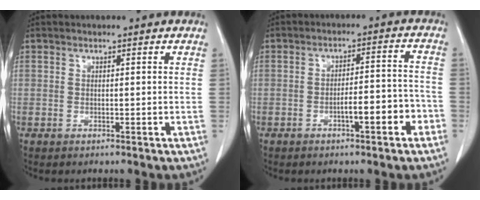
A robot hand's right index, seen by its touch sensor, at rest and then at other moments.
{"total": 6.3, "force": [-3.0, 1.2, 5.4], "torque": [-0.077, 0.019, -0.041]}